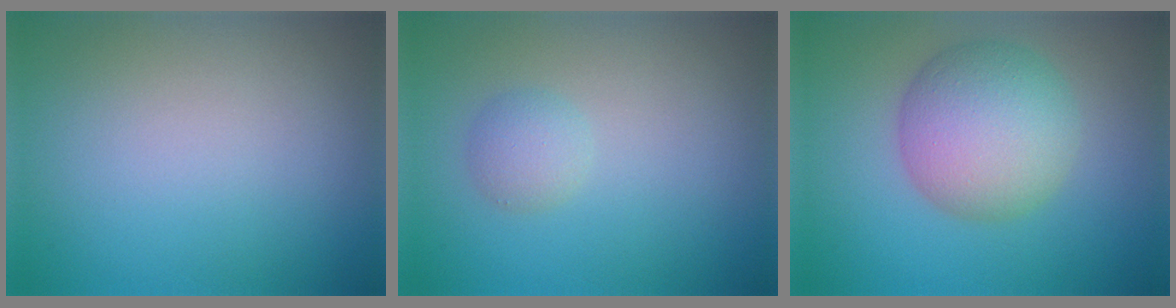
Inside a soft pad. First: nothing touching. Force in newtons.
{"total": 1.7, "press": 1.7, "slide": 0.1}
{"total": 7.0, "press": 7.0, "slide": 0.2}